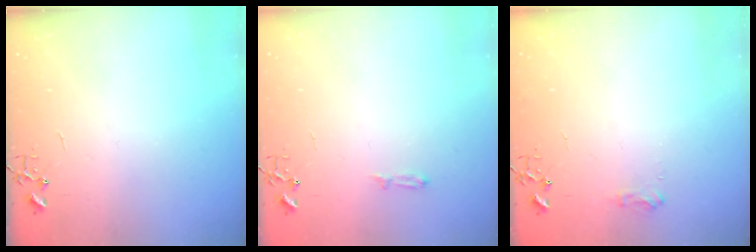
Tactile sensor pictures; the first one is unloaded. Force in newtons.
{"total": 3.0, "press": 2.9, "slide": 0.5}
{"total": 7.5, "press": 7.4, "slide": 0.8}